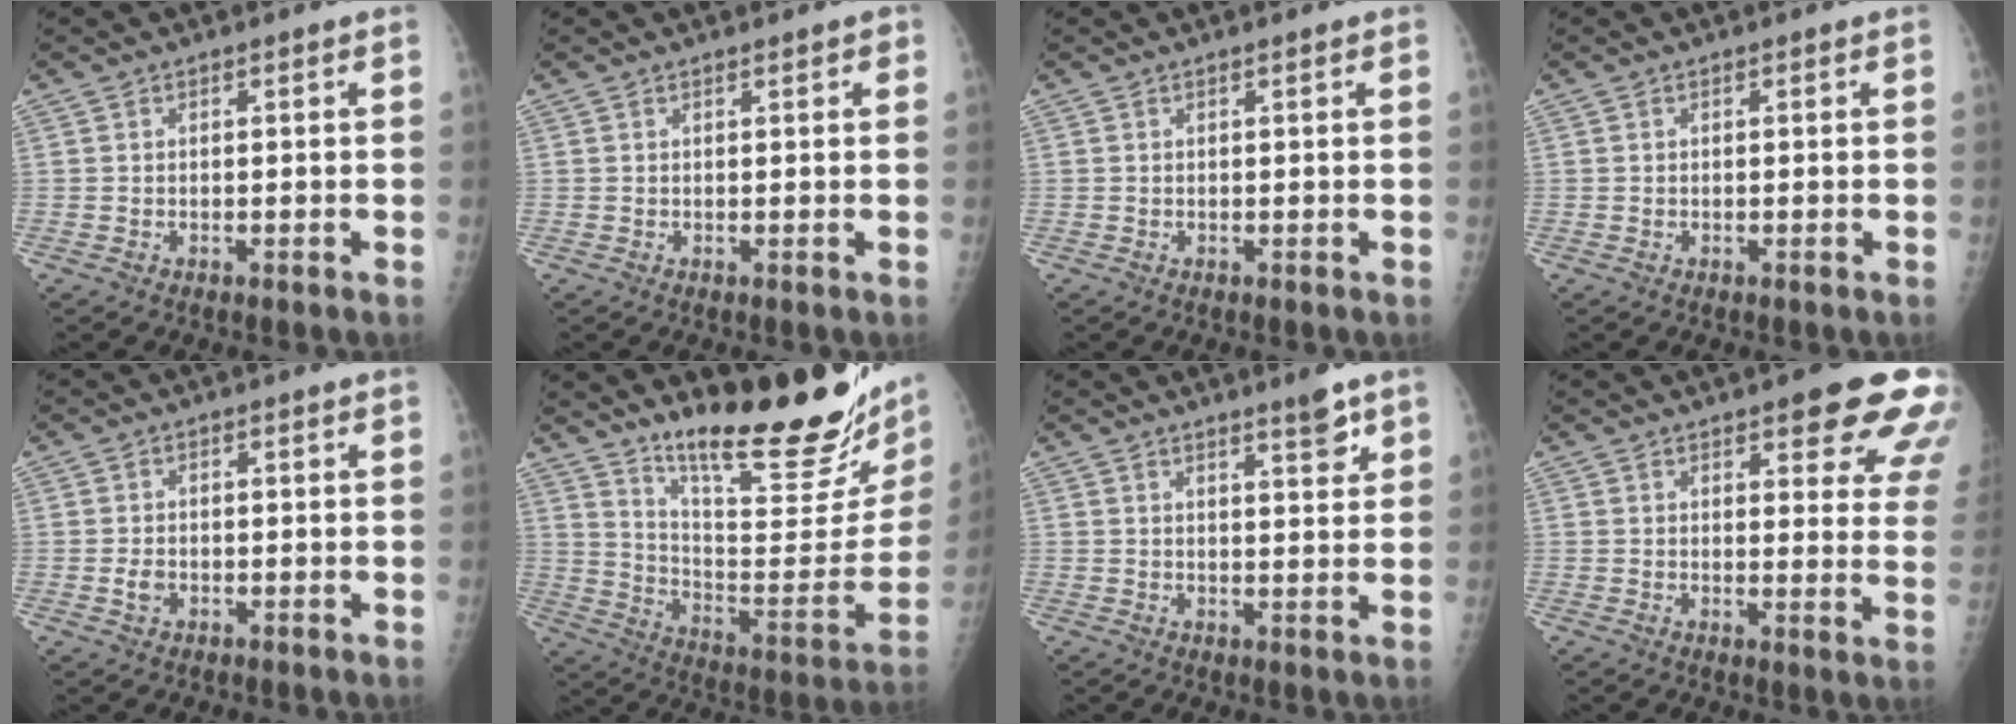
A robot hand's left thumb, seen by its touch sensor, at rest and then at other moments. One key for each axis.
{"total": 1.3, "fx": 0.8, "fy": 0.5, "fz": 0.9, "tx": -0.007, "ty": -0.001, "tz": 0.008}
{"total": 0.6, "fx": 0.4, "fy": 0.1, "fz": 0.4, "tx": -0.006, "ty": 0.001, "tz": 0.003}
{"total": 0.0}
{"total": 1.9, "fx": -0.4, "fy": 1.4, "fz": 1.2, "tx": -0.017, "ty": 0.001, "tz": -0.007}
{"total": 27.6, "fx": 21.5, "fy": 4.9, "fz": 16.6, "tx": -0.218, "ty": -0.154, "tz": 0.316}
{"total": 4.0, "fx": 2.9, "fy": 0.6, "fz": 2.7, "tx": -0.033, "ty": -0.022, "tz": 0.042}
{"total": 15.2, "fx": 9.6, "fy": 4.7, "fz": 10.8, "tx": -0.093, "ty": -0.042, "tz": 0.104}